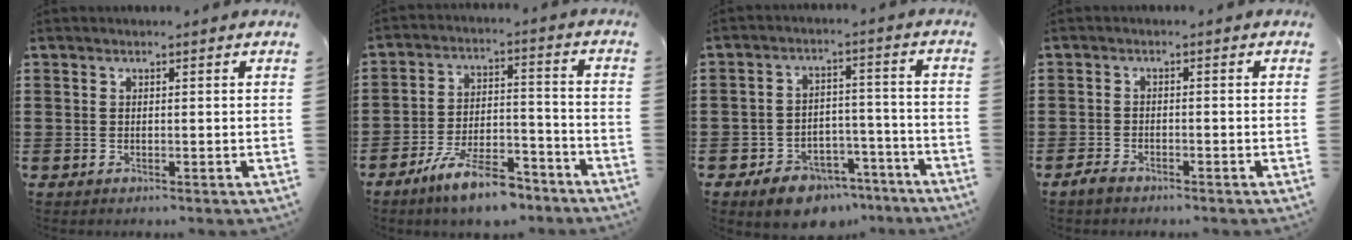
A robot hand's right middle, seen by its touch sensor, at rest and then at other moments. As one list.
[{"total": 9.8, "force": [-7.9, 2.3, 5.2], "torque": [-0.098, 0.021, -0.150]}, {"total": 6.8, "force": [-5.9, 2.9, 1.9], "torque": [-0.027, 0.033, -0.109]}, {"total": 1.9, "force": [-1.5, 0.7, 0.8], "torque": [-0.031, -0.002, -0.036]}]